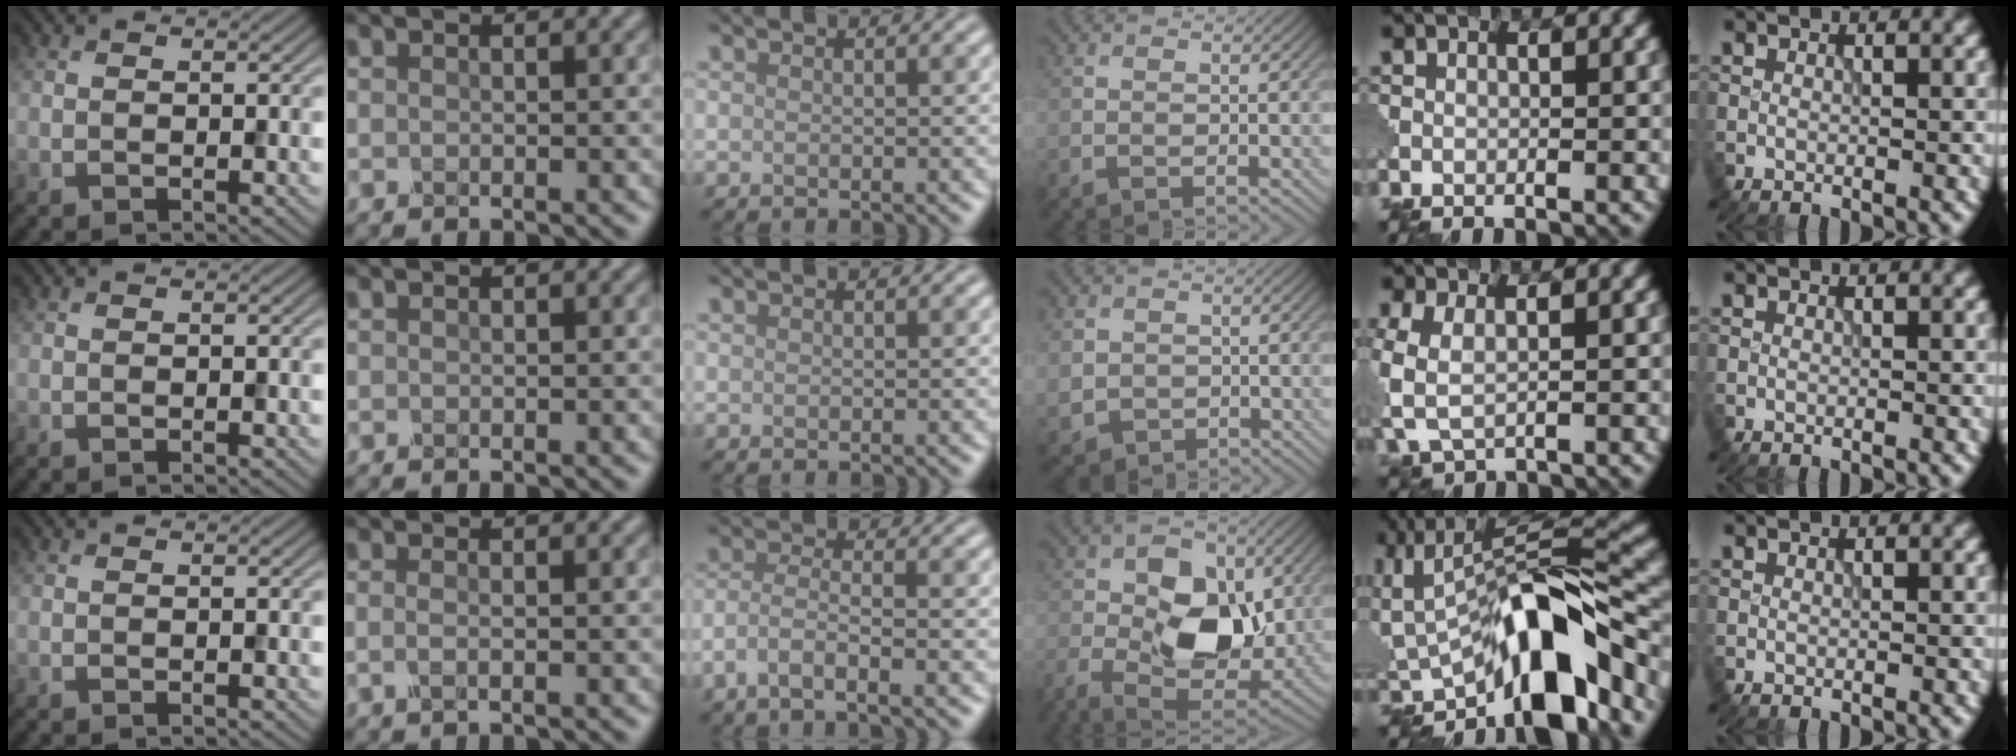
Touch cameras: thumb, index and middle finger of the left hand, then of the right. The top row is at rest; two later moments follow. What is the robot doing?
{"motion": "insert", "object": "pin"}